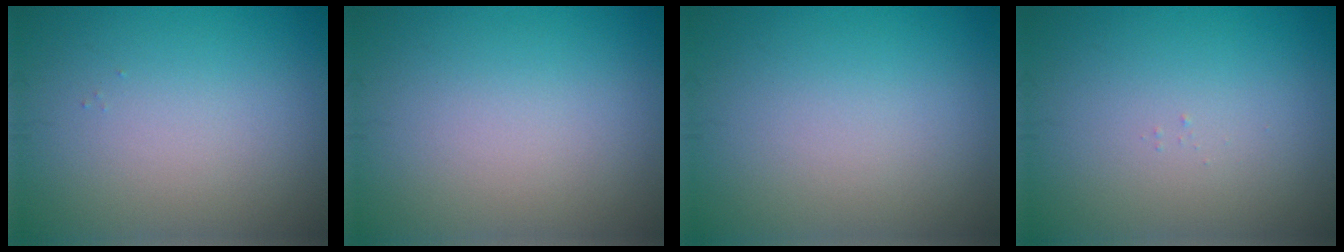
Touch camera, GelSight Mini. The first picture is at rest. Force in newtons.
{"total": 0.0}
{"total": 0.0}
{"total": 0.0}